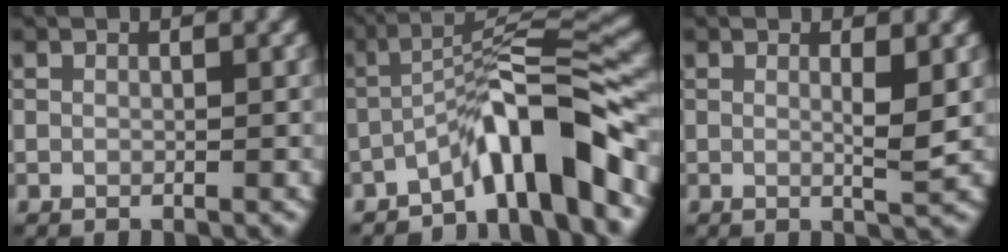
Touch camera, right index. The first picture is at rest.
{"total": 8.0, "force": [-4.9, 1.1, 6.2], "torque": [-0.096, 0.023, -0.089]}
{"total": 2.2, "force": [0.4, 0.2, 2.1], "torque": [-0.032, -0.004, 0.004]}